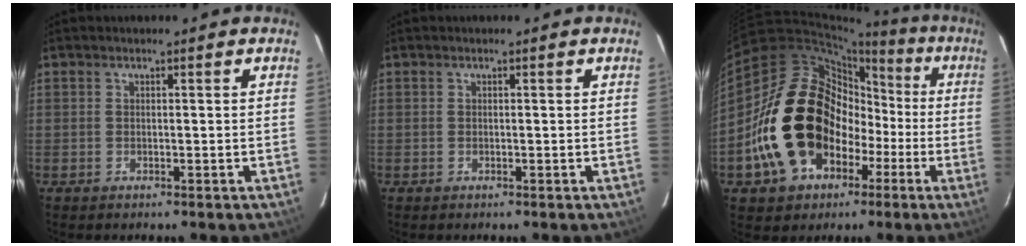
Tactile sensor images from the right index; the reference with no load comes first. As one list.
[{"total": 0.0}, {"total": 22.6, "force": [-4.0, 18.1, 12.9], "torque": [-0.275, 0.047, -0.037]}]